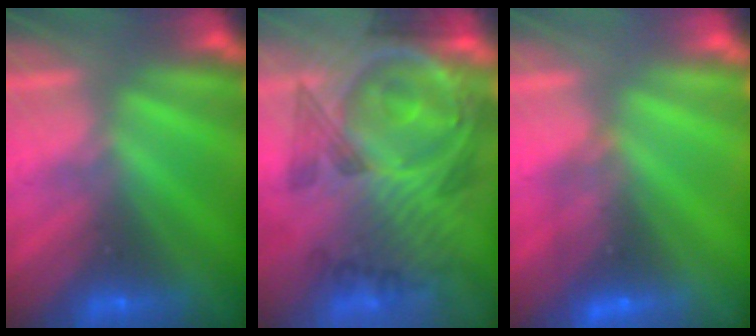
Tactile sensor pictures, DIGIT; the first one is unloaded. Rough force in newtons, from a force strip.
{"total": 11.8}
{"total": 2.3}